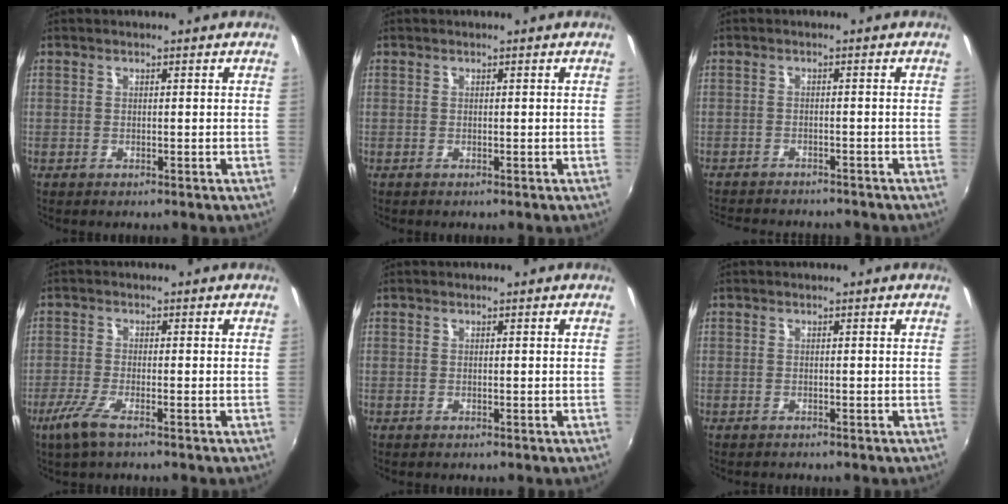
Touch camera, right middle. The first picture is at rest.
{"total": 0.0}
{"total": 9.2, "force": [-8.4, 2.2, 3.1], "torque": [-0.077, -0.019, -0.125]}
{"total": 4.9, "force": [-3.2, 0.7, 3.6], "torque": [-0.091, -0.014, -0.064]}
{"total": 0.0}
{"total": 0.6, "force": [-0.5, 0.3, -0.1], "torque": [0.000, -0.002, -0.011]}